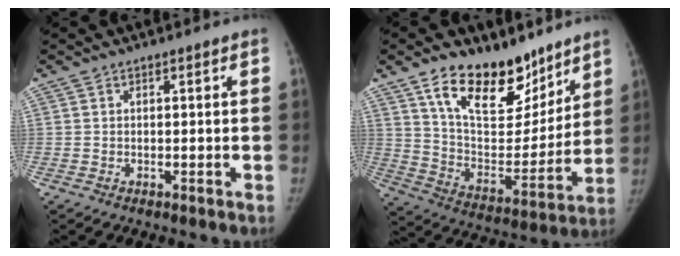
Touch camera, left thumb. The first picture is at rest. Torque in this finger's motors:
{"motor_torque": [1.70, 1.69, 1.45, -1.33, 0.08]}